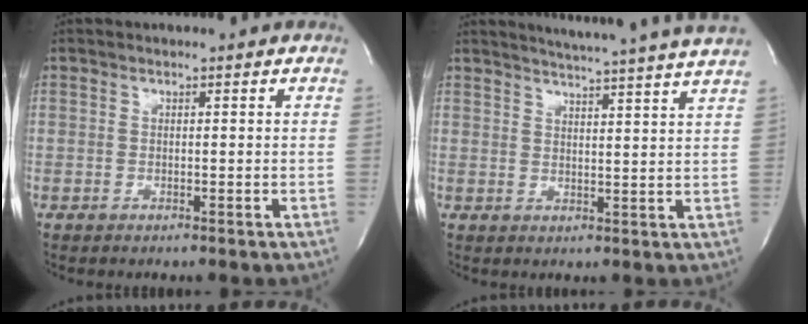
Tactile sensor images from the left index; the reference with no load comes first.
{"total": 15.0, "force": [13.8, -1.9, 5.5], "torque": [-0.094, -0.045, 0.167]}